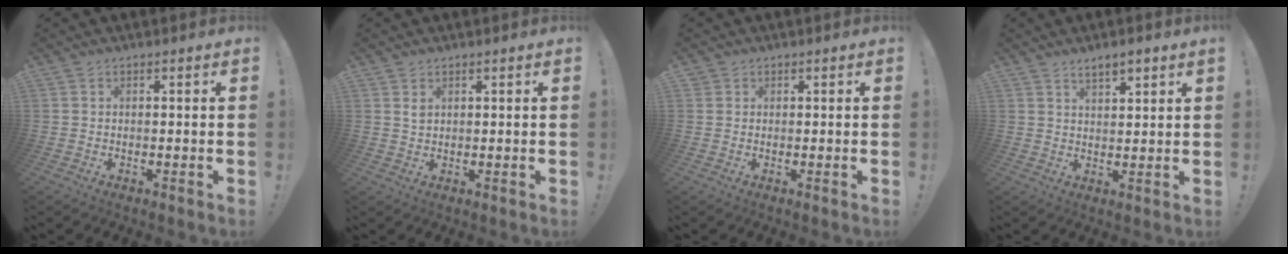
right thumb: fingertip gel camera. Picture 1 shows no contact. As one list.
[{"total": 1.4, "force": [0.8, 0.7, 0.8], "torque": [-0.007, -0.004, 0.014]}, {"total": 1.1, "force": [0.8, 0.8, 0.1], "torque": [0.005, -0.001, 0.012]}, {"total": 3.9, "force": [3.1, 0.9, 2.2], "torque": [-0.030, -0.018, 0.053]}]